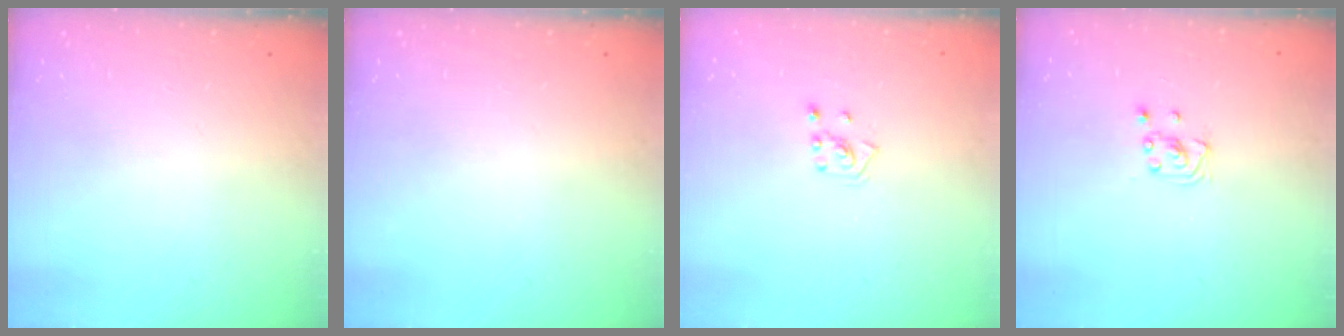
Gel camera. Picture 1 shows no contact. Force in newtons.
{"total": 0.0}
{"total": 2.8, "press": 2.8, "slide": 0.2}
{"total": 2.1, "press": 2.1, "slide": 0.2}